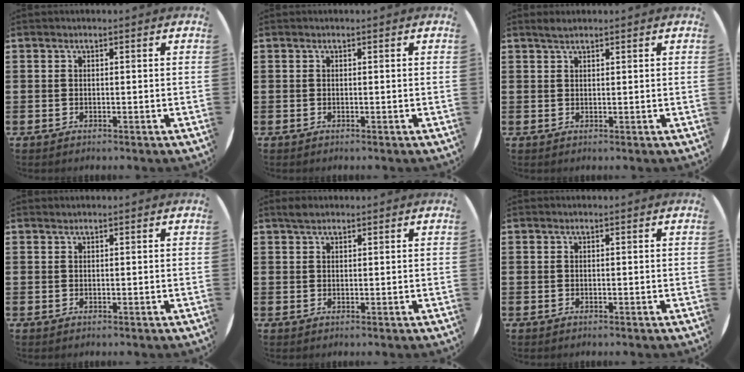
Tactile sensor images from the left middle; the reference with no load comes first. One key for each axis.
{"total": 0.0}
{"total": 1.3, "fx": 1.2, "fy": 0.2, "fz": 0.6, "tx": -0.012, "ty": 0.002, "tz": 0.021}
{"total": 0.0}
{"total": 1.5, "fx": 1.2, "fy": 0.6, "fz": 0.5, "tx": -0.005, "ty": 0.002, "tz": 0.021}
{"total": 0.0}